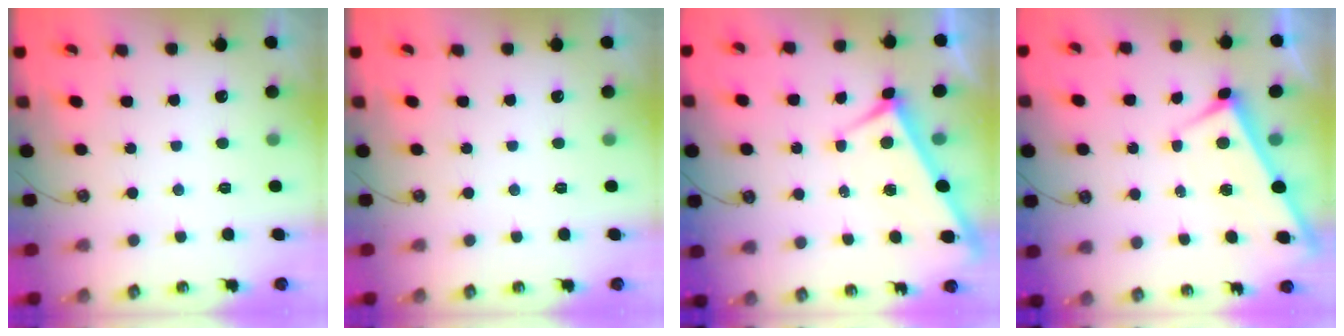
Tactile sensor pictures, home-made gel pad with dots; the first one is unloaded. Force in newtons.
{"total": 0.0}
{"total": 3.9, "press": 3.9, "slide": 0.4}
{"total": 3.1, "press": 3.1, "slide": 0.1}